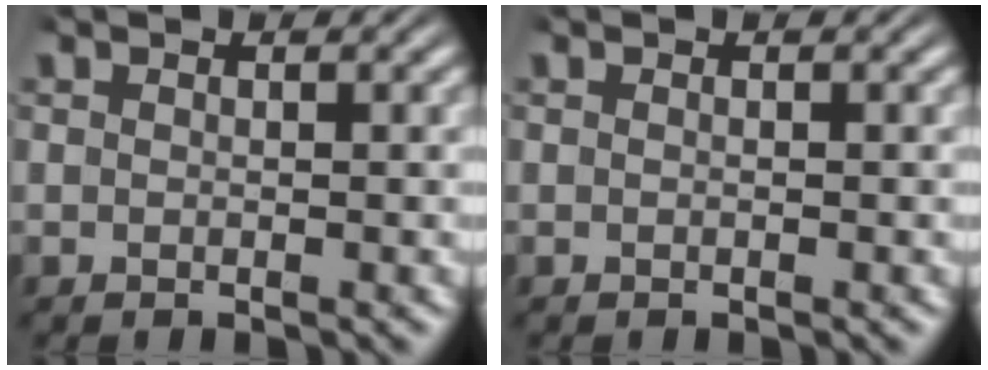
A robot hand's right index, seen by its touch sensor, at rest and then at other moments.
{"total": 0.0}